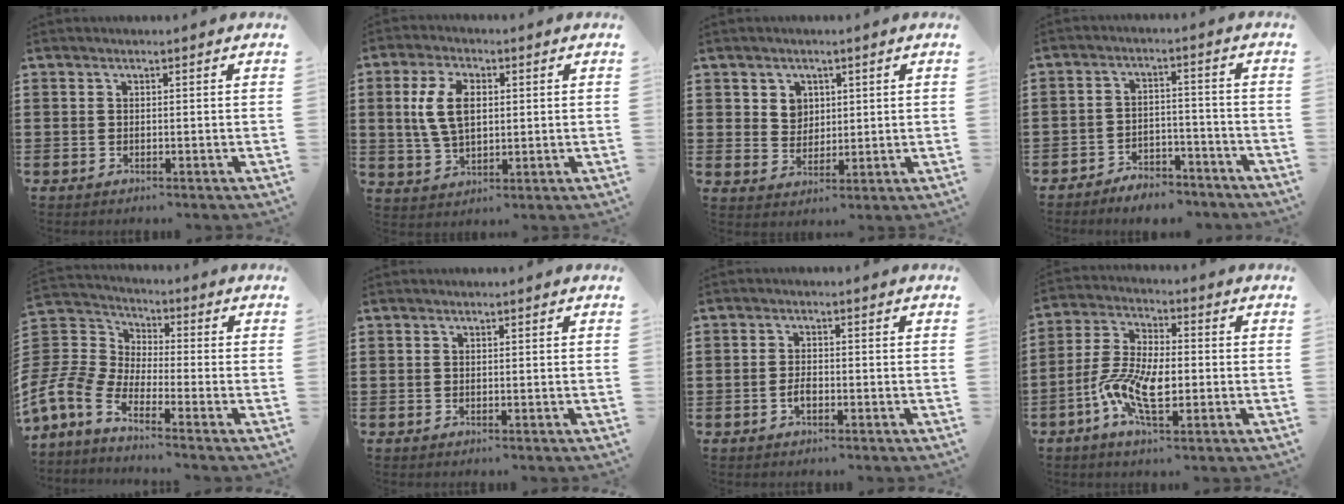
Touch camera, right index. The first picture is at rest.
{"total": 7.8, "force": [1.2, 4.4, 6.3], "torque": [-0.158, 0.008, 0.012]}
{"total": 3.8, "force": [1.7, 3.2, 0.9], "torque": [-0.025, 0.007, 0.030]}
{"total": 4.3, "force": [-4.2, 1.0, 0.1], "torque": [-0.007, 0.009, -0.085]}
{"total": 6.4, "force": [-4.9, 3.4, 2.4], "torque": [-0.097, -0.009, -0.109]}
{"total": 0.0}
{"total": 2.0, "force": [-0.8, 0.9, 1.6], "torque": [-0.041, -0.004, -0.016]}
{"total": 9.5, "force": [-2.8, 3.9, 8.2], "torque": [-0.192, -0.014, -0.055]}